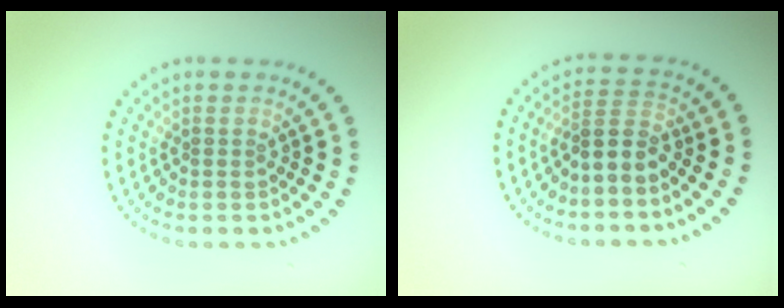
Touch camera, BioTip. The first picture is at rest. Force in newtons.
{"total": 2.4, "press": 2.0, "slide": 1.4}